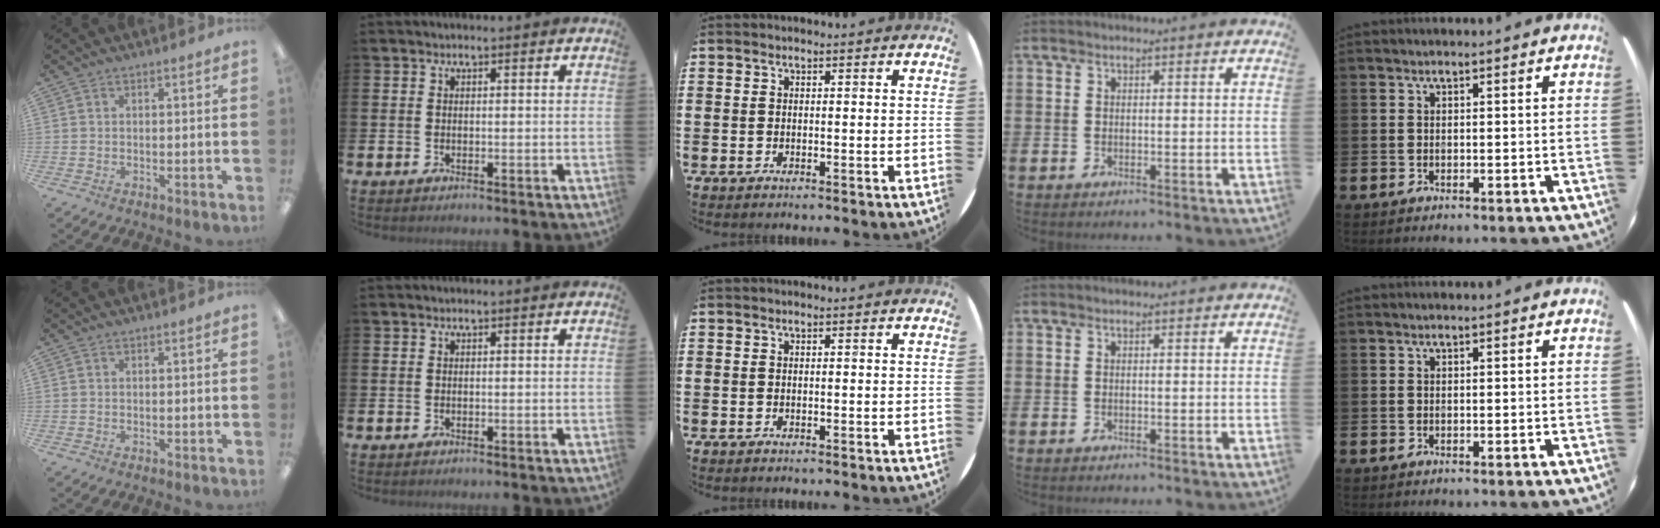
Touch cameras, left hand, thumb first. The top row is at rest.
{}